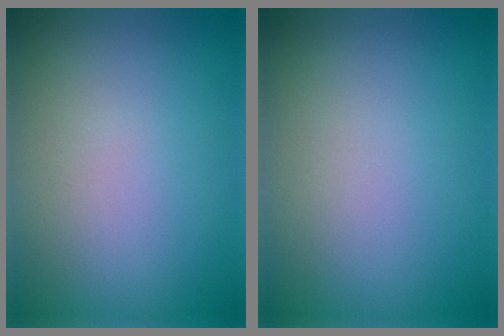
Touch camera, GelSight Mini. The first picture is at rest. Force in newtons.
{"total": 0.0}